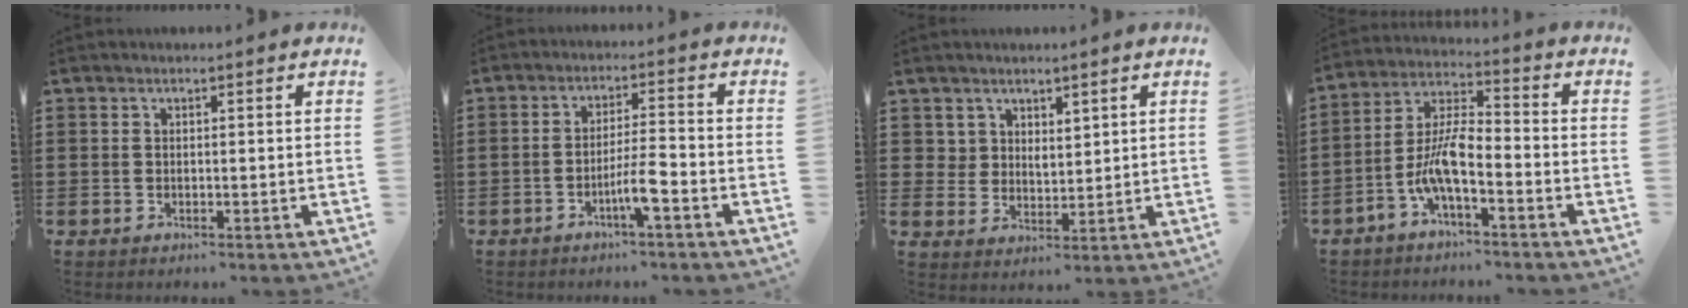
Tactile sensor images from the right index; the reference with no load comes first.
{"total": 5.1, "force": [-2.6, 0.3, 4.4], "torque": [-0.089, -0.009, -0.049]}
{"total": 3.9, "force": [3.2, 2.2, 0.0], "torque": [-0.013, 0.001, 0.063]}
{"total": 7.3, "force": [-3.6, 1.9, 6.1], "torque": [-0.146, -0.010, -0.076]}